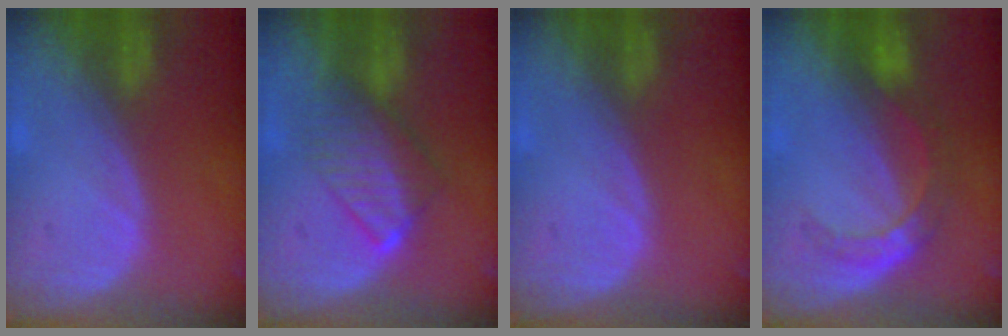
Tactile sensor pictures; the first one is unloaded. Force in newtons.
{"total": 6.5, "press": 6.4, "slide": 0.6}
{"total": 0.0}
{"total": 5.6, "press": 5.2, "slide": 2.1}